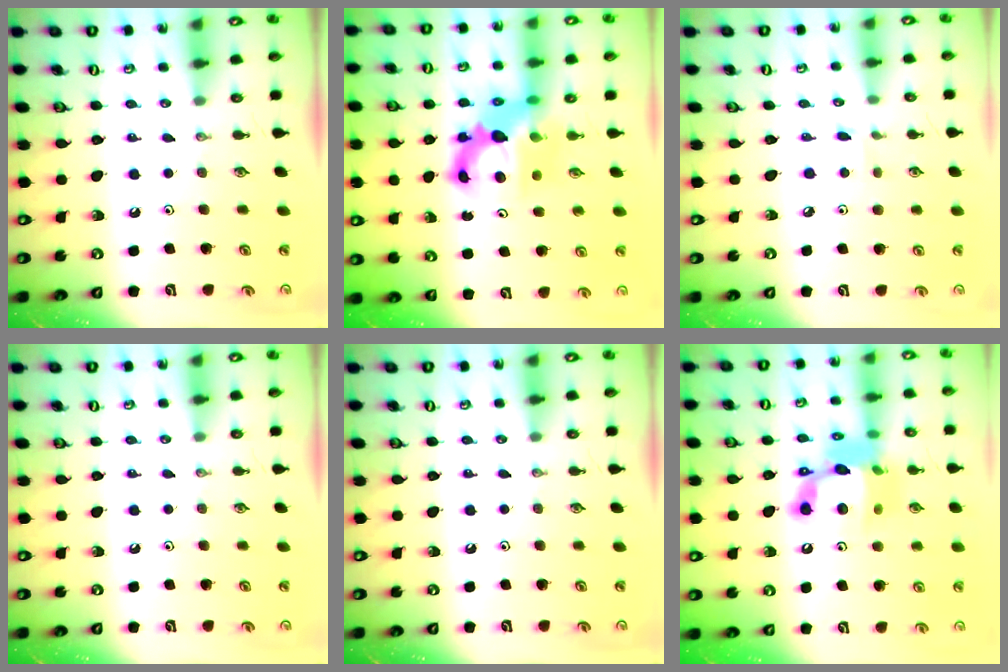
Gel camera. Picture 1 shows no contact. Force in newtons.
{"total": 9.3, "press": 9.3, "slide": 0.6}
{"total": 2.6, "press": 2.6, "slide": 0.3}
{"total": 0.0}
{"total": 0.0}
{"total": 15.2, "press": 15.1, "slide": 1.6}